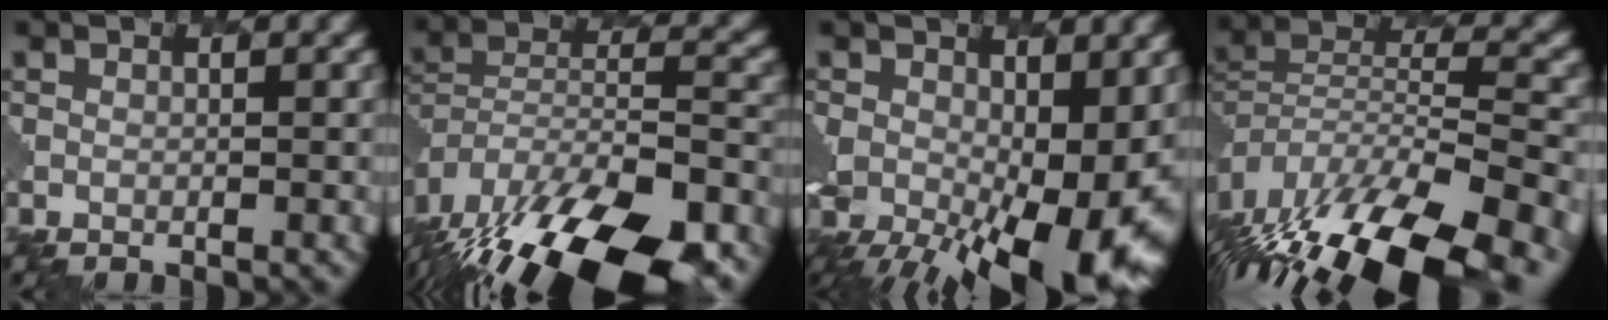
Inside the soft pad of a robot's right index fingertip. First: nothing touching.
{"total": 20.3, "force": [-16.3, 7.0, 9.9], "torque": [-0.143, -0.027, -0.237]}
{"total": 14.4, "force": [-2.1, 8.2, 11.6], "torque": [-0.207, -0.045, -0.020]}
{"total": 14.6, "force": [-10.1, 4.8, 9.4], "torque": [-0.199, -0.006, -0.154]}